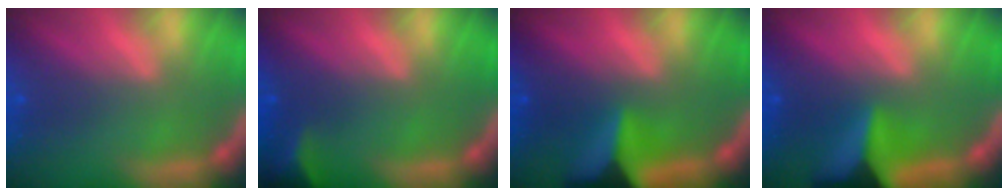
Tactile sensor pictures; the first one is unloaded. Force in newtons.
{"total": 2.9}
{"total": 7.9}
{"total": 8.9}